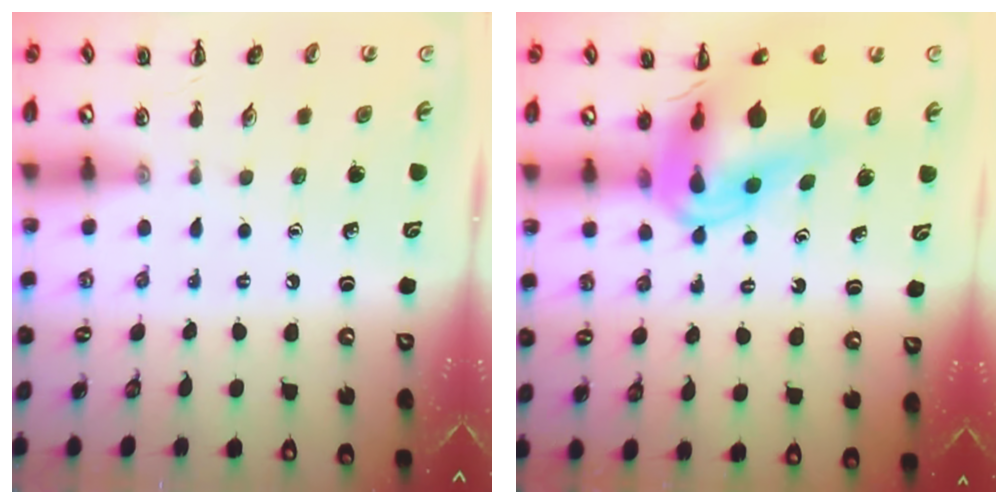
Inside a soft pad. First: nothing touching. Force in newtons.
{"total": 16.8, "press": 16.1, "slide": 5.1}